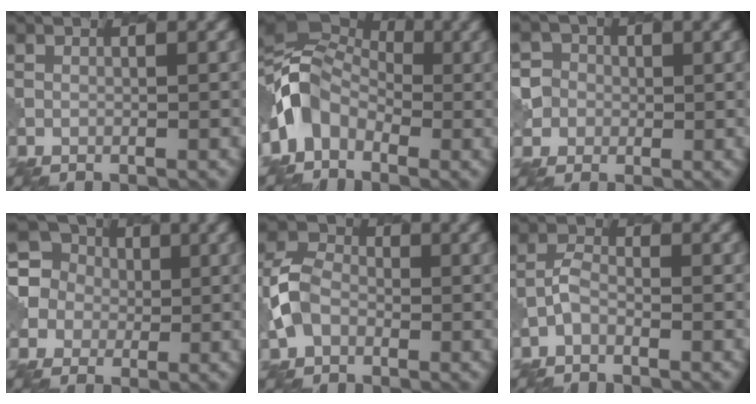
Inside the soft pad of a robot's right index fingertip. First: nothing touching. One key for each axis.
{"total": 6.6, "fx": -1.8, "fy": 4.9, "fz": 4.0, "tx": -0.070, "ty": 0.012, "tz": -0.059}
{"total": 5.4, "fx": -0.6, "fy": 5.3, "fz": 0.9, "tx": -0.007, "ty": 0.018, "tz": -0.038}
{"total": 7.7, "fx": 1.5, "fy": 7.1, "fz": 2.5, "tx": -0.070, "ty": 0.040, "tz": -0.001}
{"total": 3.9, "fx": -0.8, "fy": 3.1, "fz": 2.2, "tx": -0.050, "ty": 0.006, "tz": -0.023}
{"total": 1.3, "fx": -0.7, "fy": 0.7, "fz": 0.8, "tx": -0.019, "ty": 0.003, "tz": -0.019}